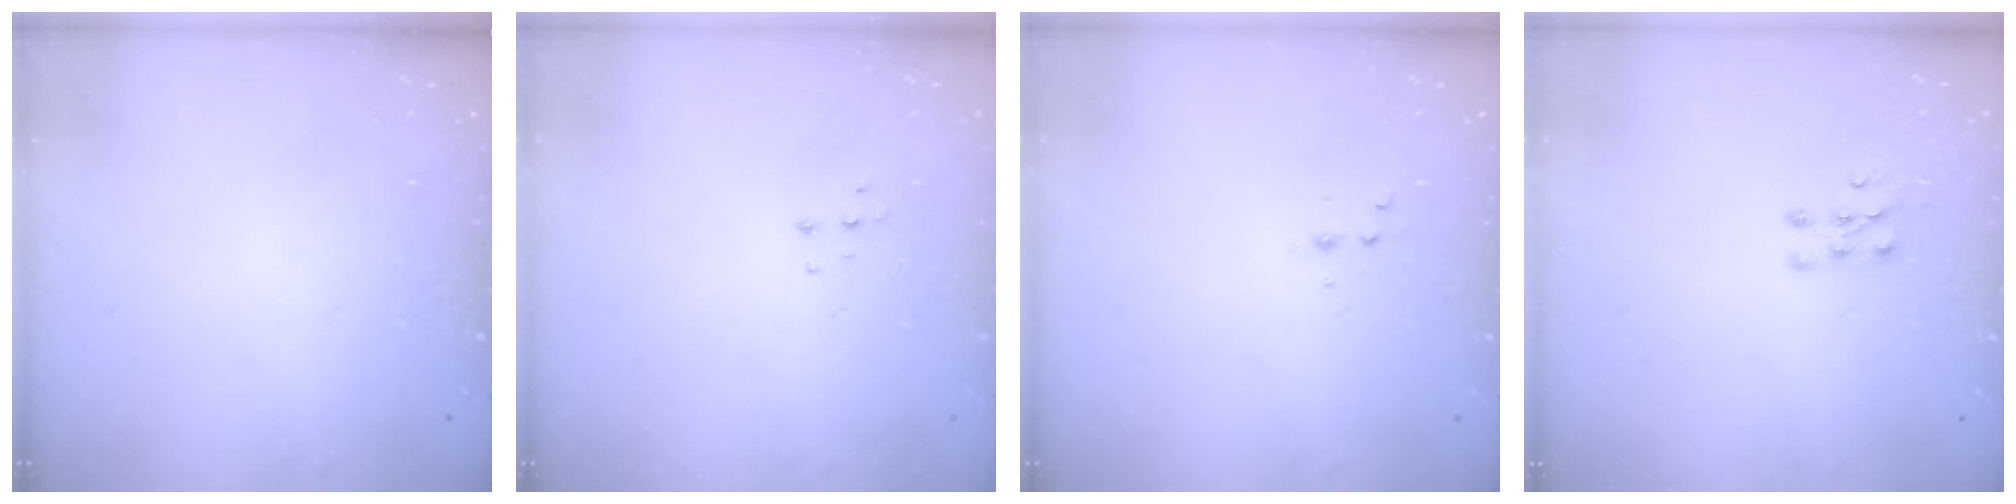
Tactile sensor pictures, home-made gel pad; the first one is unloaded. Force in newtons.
{"total": 3.7, "press": 3.7, "slide": 0.3}
{"total": 2.9, "press": 2.7, "slide": 1.1}
{"total": 6.0, "press": 6.0, "slide": 0.5}